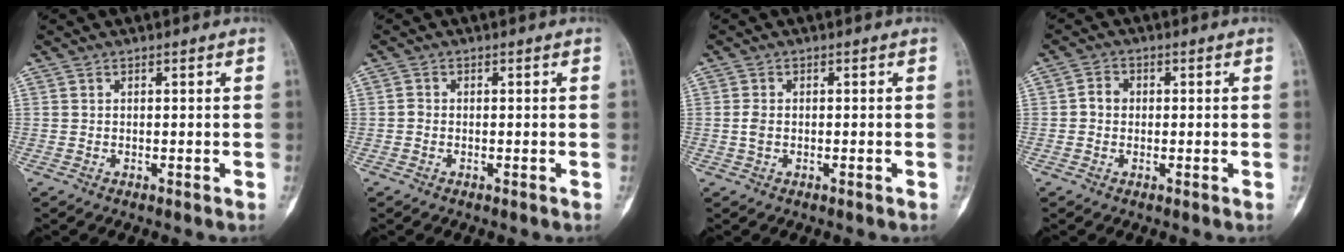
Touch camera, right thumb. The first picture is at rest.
{"total": 0.8, "force": [-0.3, 0.6, 0.4], "torque": [-0.005, 0.002, -0.011]}
{"total": 1.7, "force": [-0.3, 1.1, 1.3], "torque": [-0.035, 0.005, -0.008]}
{"total": 2.6, "force": [-0.1, 2.3, 1.3], "torque": [-0.010, 0.009, -0.007]}